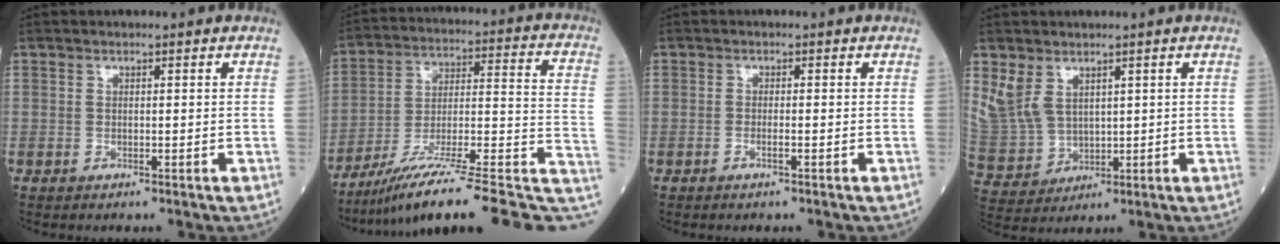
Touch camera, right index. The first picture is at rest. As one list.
[{"total": 22.9, "force": [-16.0, 2.3, 16.3], "torque": [-0.183, 0.031, -0.251]}, {"total": 1.2, "force": [-0.7, -0.1, 1.0], "torque": [-0.020, -0.001, -0.013]}, {"total": 7.7, "force": [3.8, 5.5, 3.9], "torque": [-0.103, 0.009, 0.100]}]